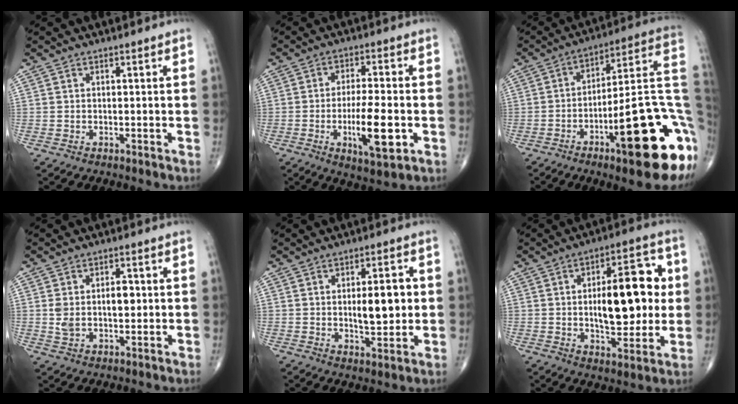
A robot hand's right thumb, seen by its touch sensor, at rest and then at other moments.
{"total": 11.2, "force": [-2.9, 3.3, 10.3], "torque": [-0.171, 0.000, -0.045]}
{"total": 25.3, "force": [-8.4, 6.2, 23.0], "torque": [-0.255, 0.035, -0.117]}
{"total": 6.4, "force": [0.6, 3.8, 5.2], "torque": [-0.083, 0.008, 0.014]}
{"total": 9.0, "force": [0.5, 3.7, 8.2], "torque": [-0.112, -0.004, 0.014]}
{"total": 17.8, "force": [1.5, 8.0, 15.8], "torque": [-0.196, 0.007, 0.022]}